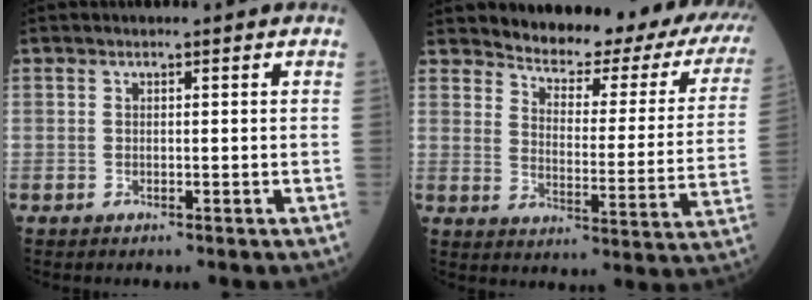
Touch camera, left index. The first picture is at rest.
{"total": 19.6, "force": [17.1, 4.5, 8.3], "torque": [-0.092, -0.047, 0.196]}